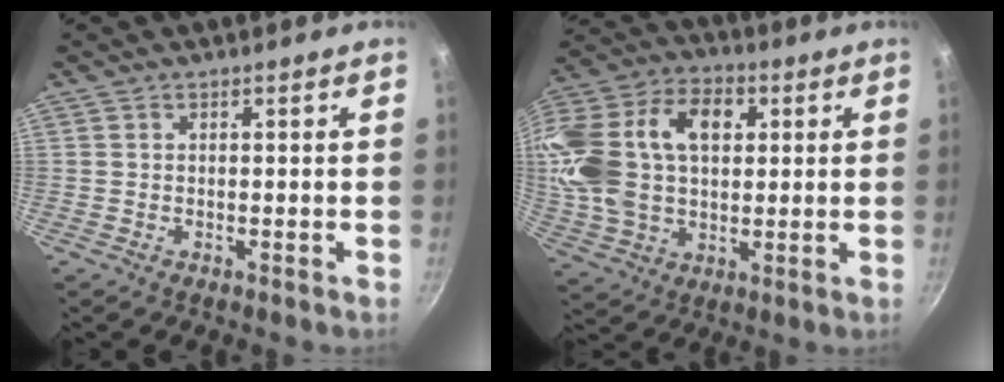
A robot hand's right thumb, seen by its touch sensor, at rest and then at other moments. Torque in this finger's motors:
{"motor_torque": [1.50, 3.50, 1.74, -0.54, 0.27]}